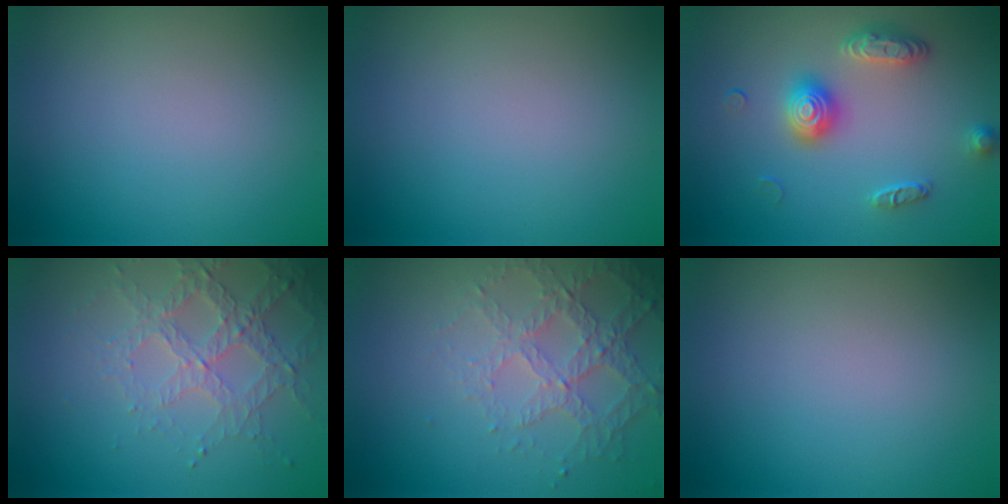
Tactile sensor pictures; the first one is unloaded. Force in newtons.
{"total": 0.0}
{"total": 3.0, "press": 2.9, "slide": 0.7}
{"total": 3.3, "press": 3.2, "slide": 0.6}
{"total": 4.3, "press": 3.2, "slide": 2.9}
{"total": 0.0}